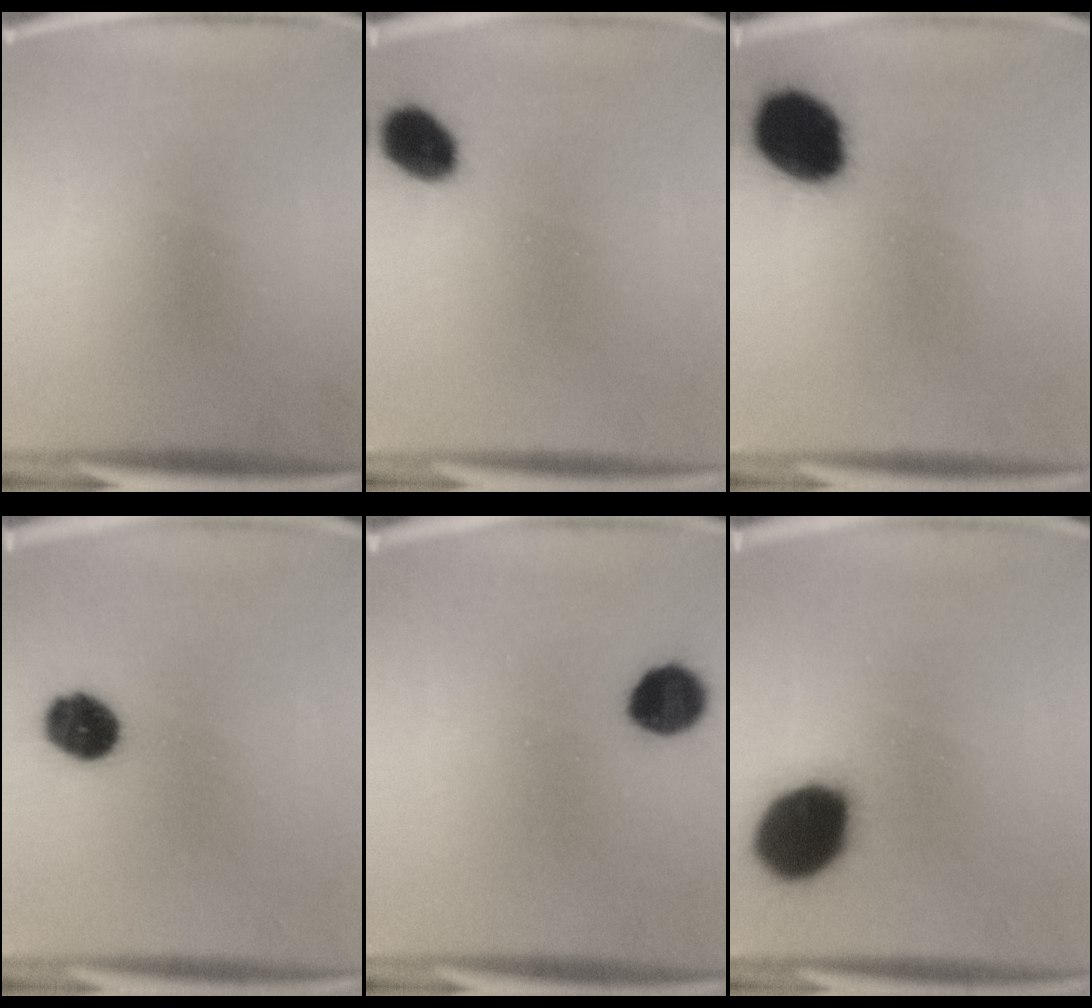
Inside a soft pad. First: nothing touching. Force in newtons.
{"total": 7.8}
{"total": 17.1}
{"total": 9.2}
{"total": 8.4}
{"total": 19.1}